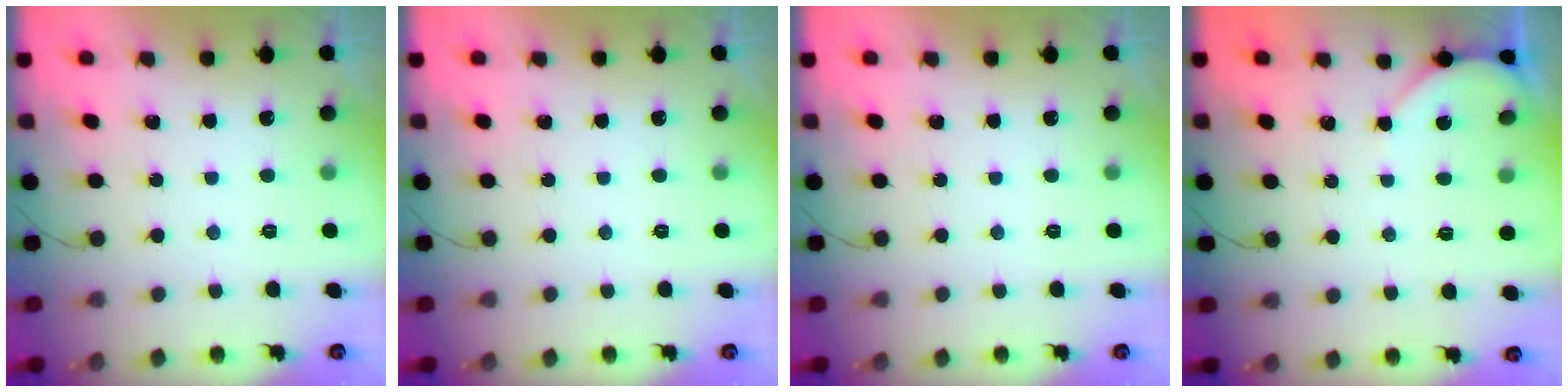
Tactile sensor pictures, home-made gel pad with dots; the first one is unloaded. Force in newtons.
{"total": 0.0}
{"total": 0.0}
{"total": 2.1, "press": 2.1, "slide": 0.3}